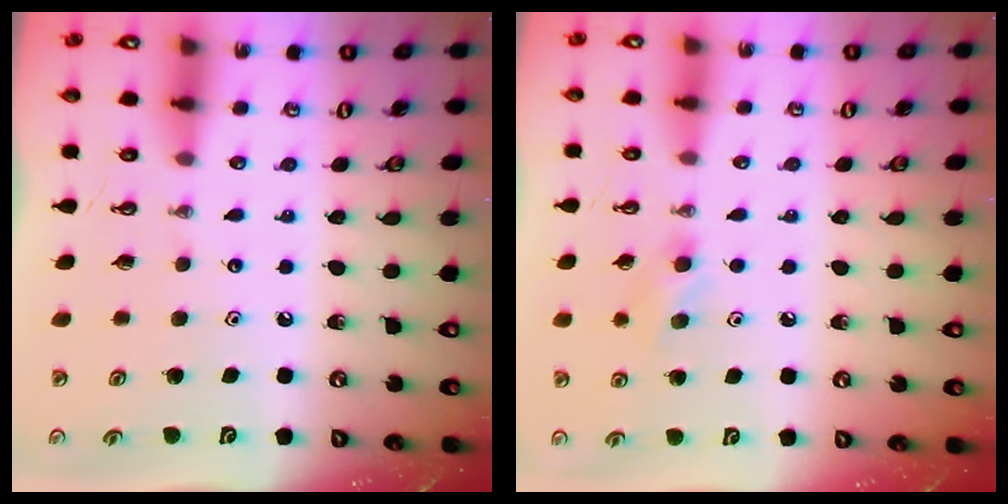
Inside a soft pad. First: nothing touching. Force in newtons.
{"total": 8.4, "press": 7.2, "slide": 4.3}